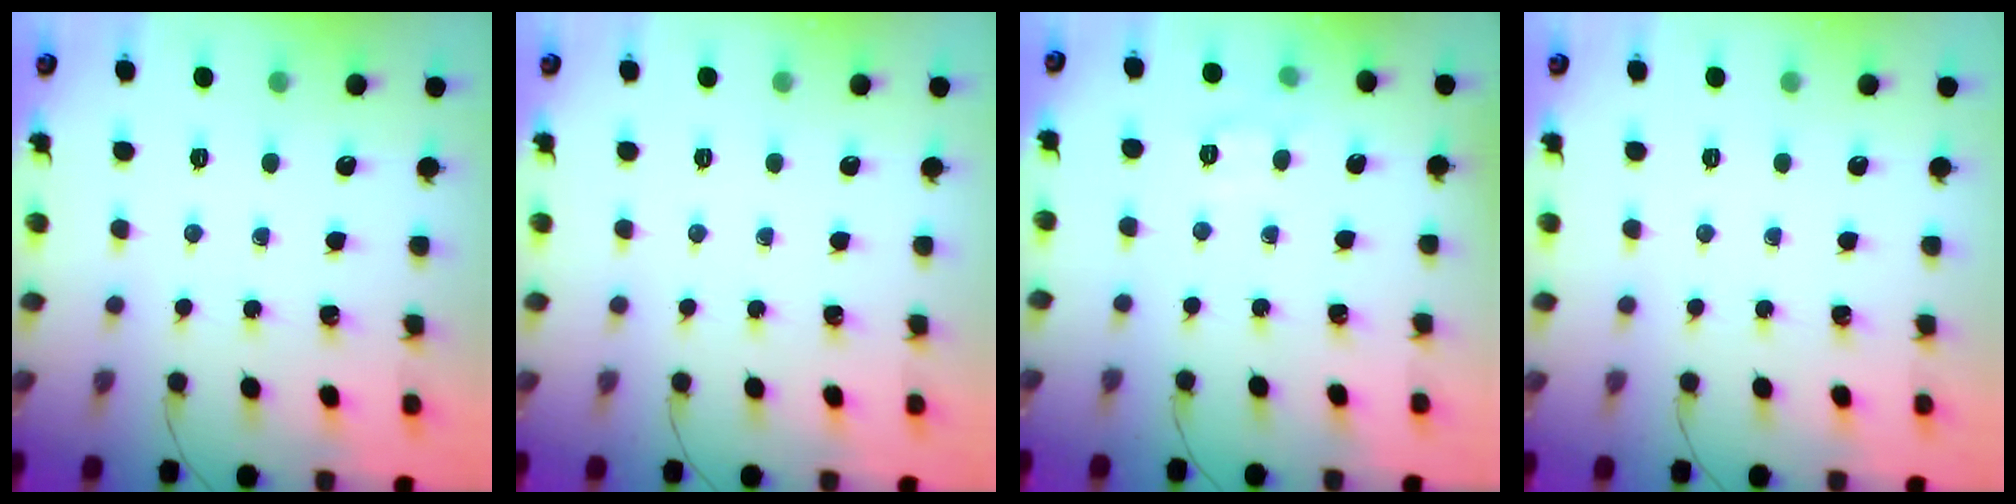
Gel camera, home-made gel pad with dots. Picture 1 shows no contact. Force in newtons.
{"total": 0.0}
{"total": 6.4, "press": 6.2, "slide": 1.4}
{"total": 0.0}